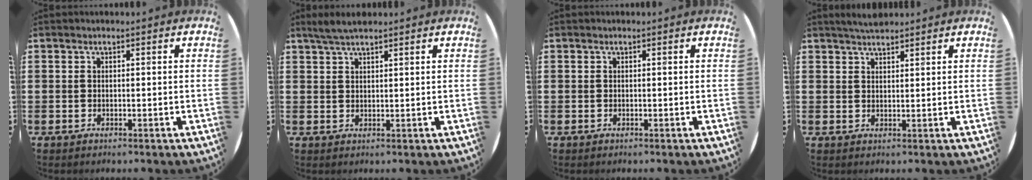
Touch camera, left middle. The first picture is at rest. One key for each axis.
{"total": 2.8, "fx": 2.3, "fy": 0.3, "fz": 1.5, "tx": -0.034, "ty": 0.004, "tz": 0.042}
{"total": 0.0}
{"total": 2.6, "fx": 2.5, "fy": 0.3, "fz": 0.6, "tx": -0.016, "ty": -0.001, "tz": 0.046}